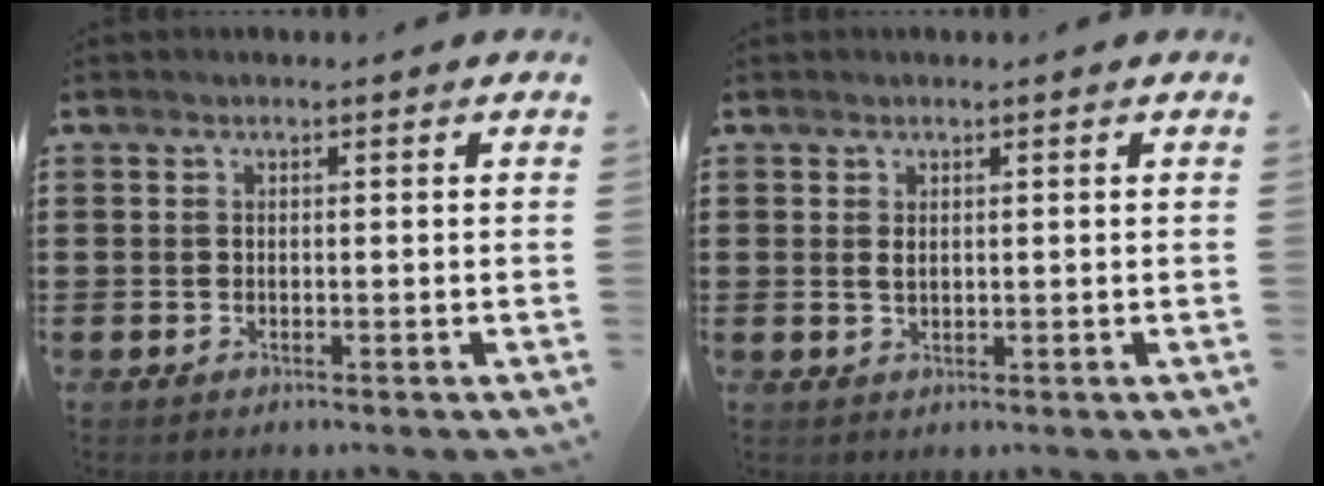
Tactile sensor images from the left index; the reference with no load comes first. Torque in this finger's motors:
{"motor_torque": [0.32, 0.26, 0.22, 0.01]}